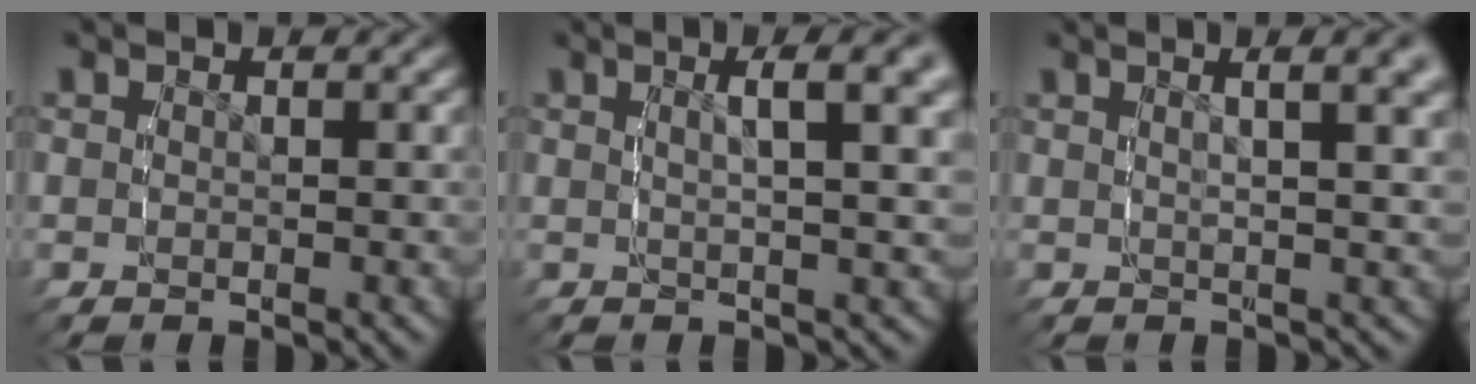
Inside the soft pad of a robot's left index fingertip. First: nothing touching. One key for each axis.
{"total": 4.5, "fx": 2.0, "fy": 0.4, "fz": 4.0, "tx": -0.047, "ty": 0.011, "tz": 0.031}
{"total": 5.2, "fx": 2.7, "fy": 1.2, "fz": 4.3, "tx": -0.043, "ty": 0.019, "tz": 0.037}